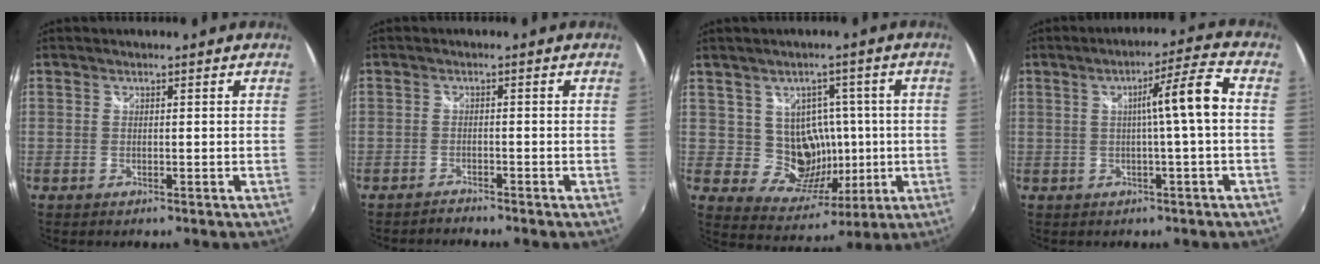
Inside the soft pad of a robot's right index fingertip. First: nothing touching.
{"total": 1.8, "force": [-1.7, 0.1, -0.2], "torque": [-0.004, -0.005, -0.033]}
{"total": 9.6, "force": [0.4, 9.1, 3.1], "torque": [-0.061, 0.008, 0.023]}
{"total": 7.4, "force": [0.0, -1.0, 7.3], "torque": [-0.104, 0.018, 0.007]}